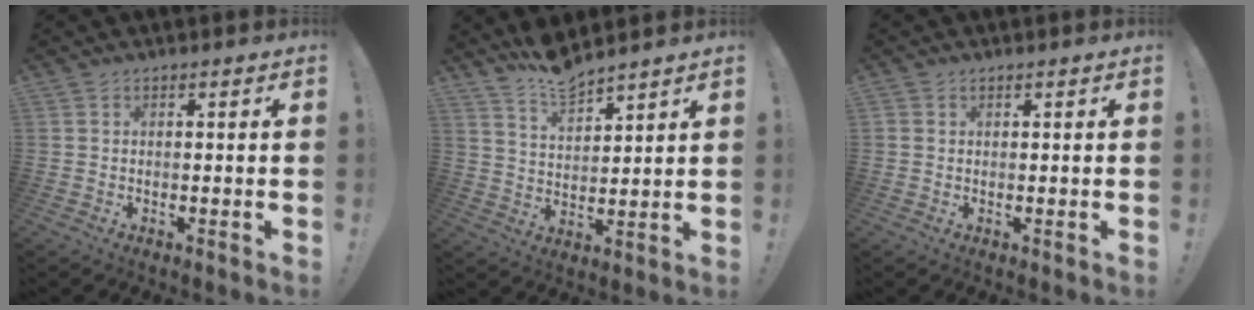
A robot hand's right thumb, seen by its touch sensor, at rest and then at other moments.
{"total": 8.5, "force": [7.7, 2.0, 3.0], "torque": [-0.067, -0.049, 0.144]}
{"total": 0.8, "force": [0.6, 0.6, 0.2], "torque": [0.000, 0.000, 0.010]}